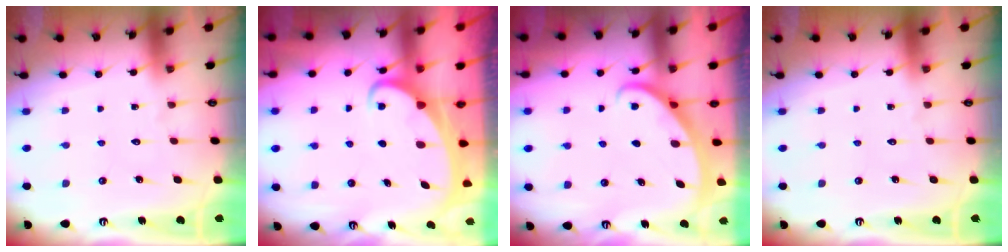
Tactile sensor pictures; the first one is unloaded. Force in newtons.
{"total": 2.1, "press": 2.1, "slide": 0.2}
{"total": 2.9, "press": 2.9, "slide": 0.1}
{"total": 0.0}